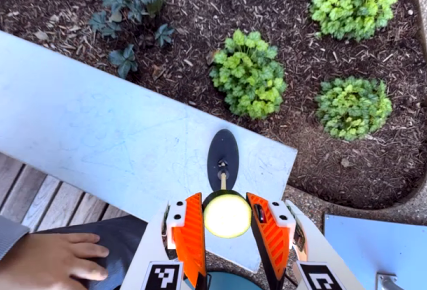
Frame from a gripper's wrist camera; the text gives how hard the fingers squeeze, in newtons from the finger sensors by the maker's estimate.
{"total": 8.5, "left": 8.1, "right": 9.0}